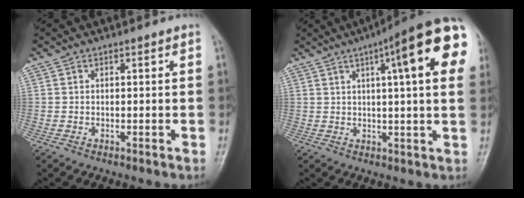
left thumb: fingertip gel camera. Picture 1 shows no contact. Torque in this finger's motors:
{"motor_torque": [0.53, 1.02, 1.84, -0.93, 0.16]}